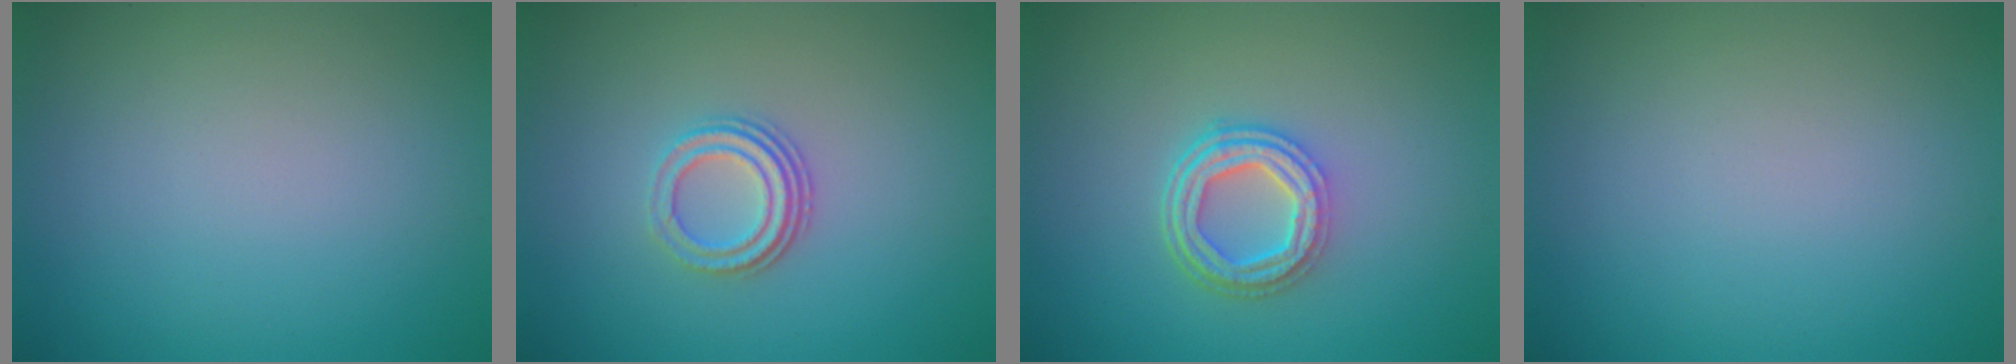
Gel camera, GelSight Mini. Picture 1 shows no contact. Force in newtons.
{"total": 3.0, "press": 2.2, "slide": 2.0}
{"total": 4.3, "press": 3.3, "slide": 2.8}
{"total": 0.0}